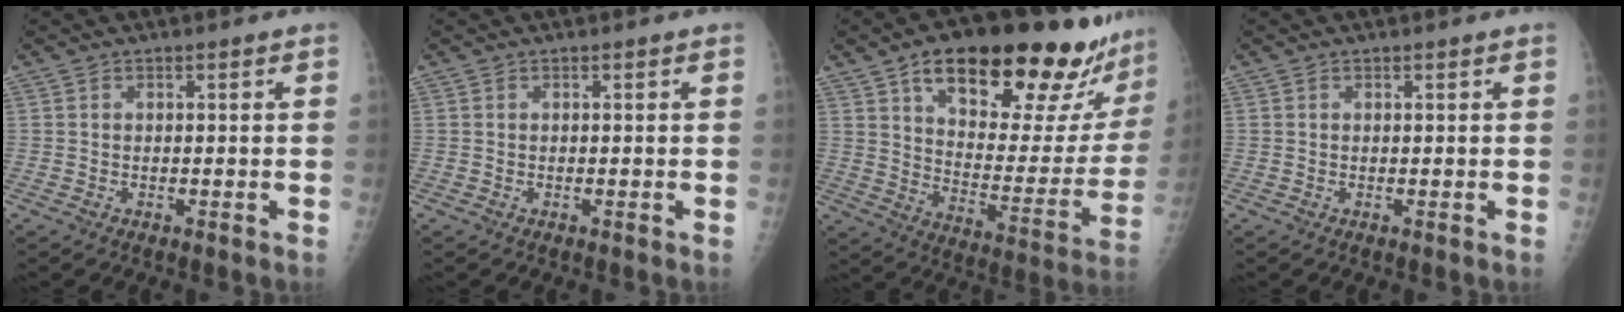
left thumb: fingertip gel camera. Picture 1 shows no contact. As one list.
[{"total": 0.0}, {"total": 28.4, "force": [20.0, 9.9, 17.5], "torque": [-0.209, -0.070, 0.286]}, {"total": 0.0}]